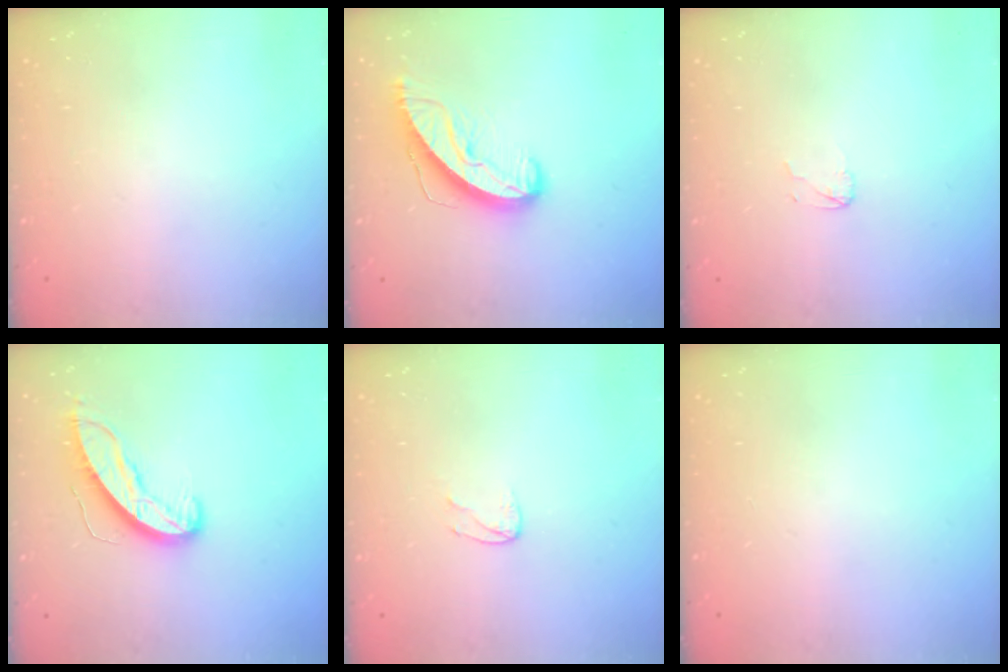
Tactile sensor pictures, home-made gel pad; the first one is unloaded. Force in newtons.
{"total": 9.8, "press": 9.8, "slide": 0.4}
{"total": 2.4, "press": 2.4, "slide": 0.2}
{"total": 9.6, "press": 9.6, "slide": 0.5}
{"total": 3.7, "press": 3.7, "slide": 0.4}
{"total": 0.0}